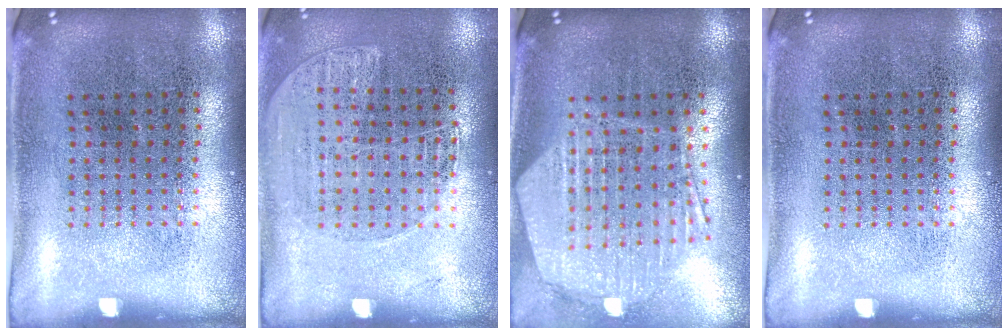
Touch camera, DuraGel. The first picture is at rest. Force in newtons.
{"total": 1.3, "press": 1.3, "slide": 0.1}
{"total": 1.7, "press": 1.6, "slide": 0.7}
{"total": 0.0}